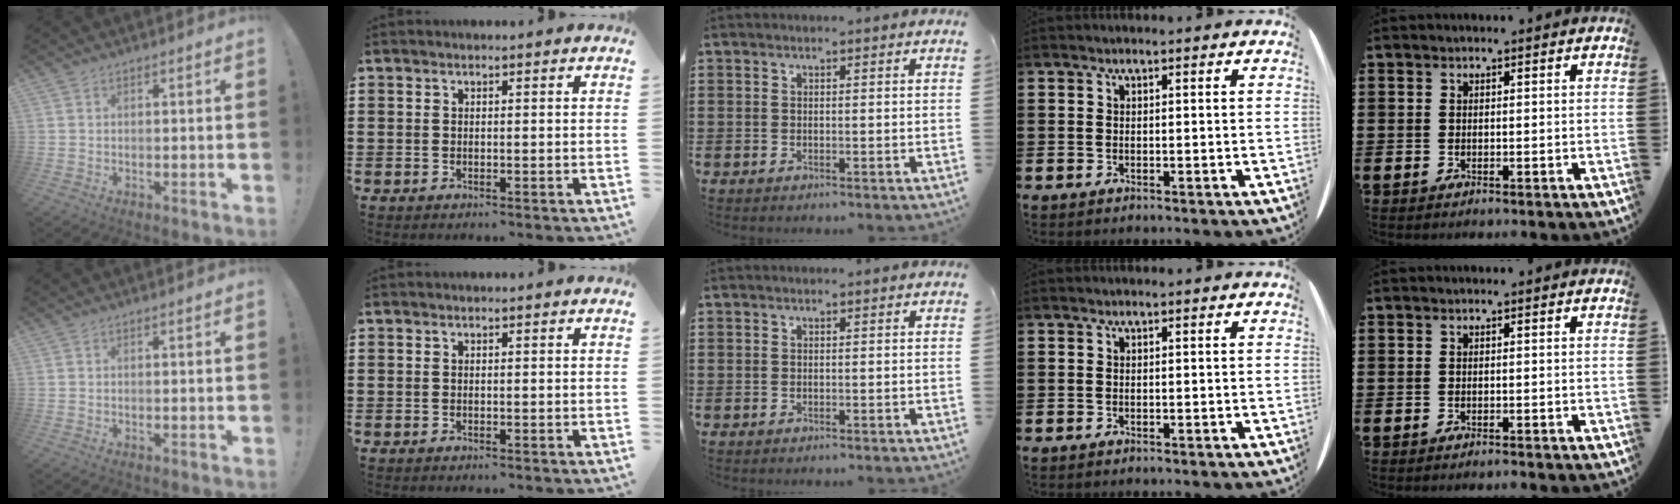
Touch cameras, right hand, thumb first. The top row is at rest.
{}